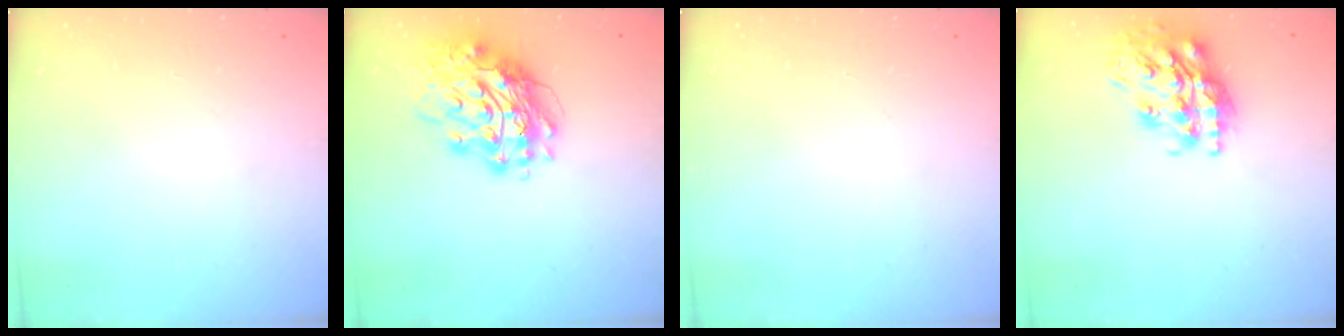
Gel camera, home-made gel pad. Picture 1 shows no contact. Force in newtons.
{"total": 16.2, "press": 16.1, "slide": 2.1}
{"total": 0.0}
{"total": 19.6, "press": 19.5, "slide": 1.7}